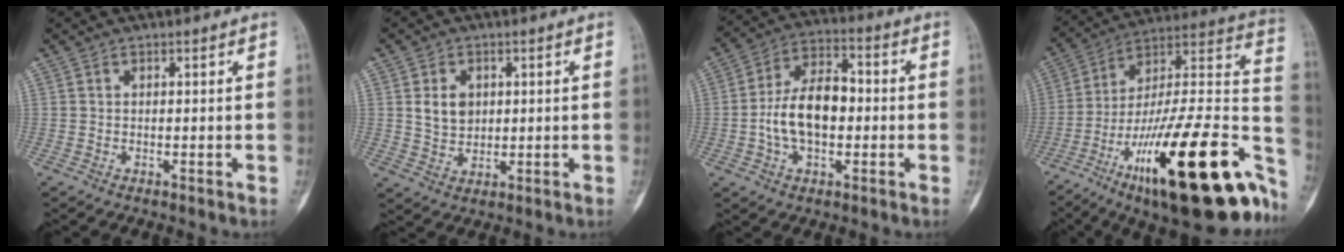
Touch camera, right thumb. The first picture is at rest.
{"total": 5.6, "force": [1.2, 4.4, 3.2], "torque": [-0.029, -0.010, 0.028]}
{"total": 13.1, "force": [-1.2, 7.9, 10.4], "torque": [-0.170, 0.033, -0.026]}
{"total": 37.8, "force": [-16.0, 11.7, 32.2], "torque": [-0.401, 0.068, -0.248]}